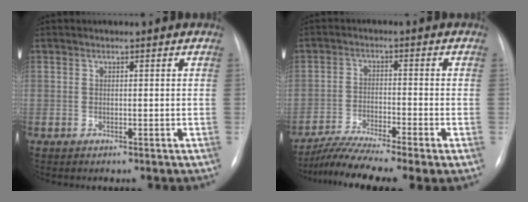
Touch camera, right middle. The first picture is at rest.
{"total": 9.2, "force": [-7.0, 0.3, 6.0], "torque": [-0.111, -0.018, -0.120]}